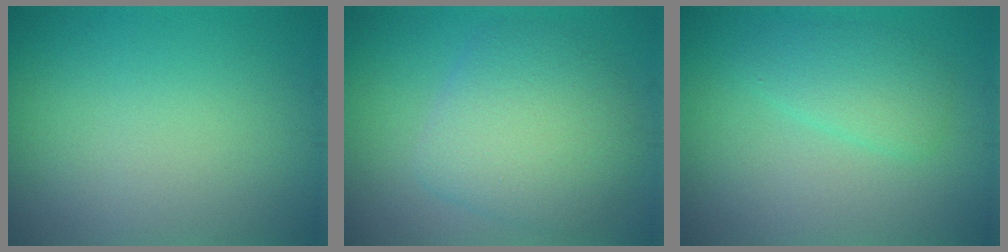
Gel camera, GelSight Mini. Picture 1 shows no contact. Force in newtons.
{"total": 6.1, "press": 6.1, "slide": 0.3}
{"total": 2.6, "press": 2.6, "slide": 0.1}